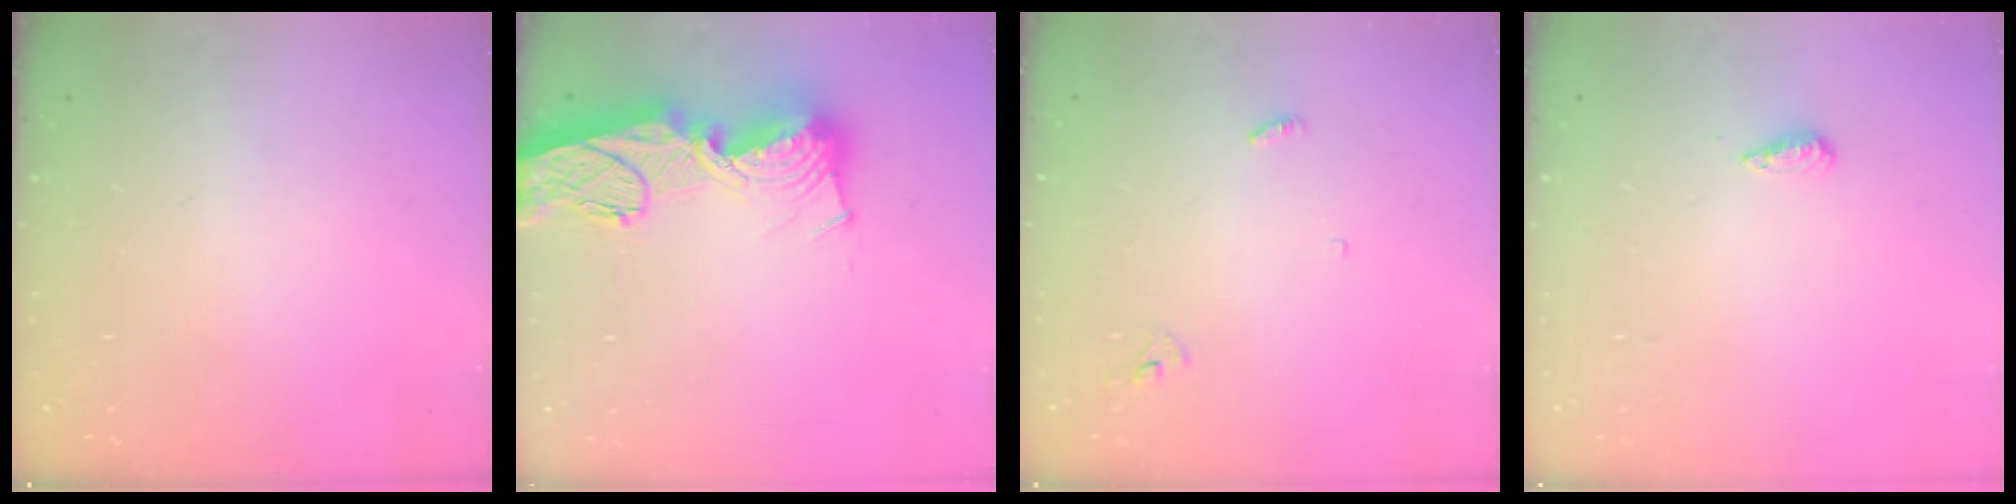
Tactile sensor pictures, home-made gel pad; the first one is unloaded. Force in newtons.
{"total": 19.6, "press": 19.5, "slide": 1.9}
{"total": 3.3, "press": 3.2, "slide": 0.3}
{"total": 5.3, "press": 5.2, "slide": 1.1}